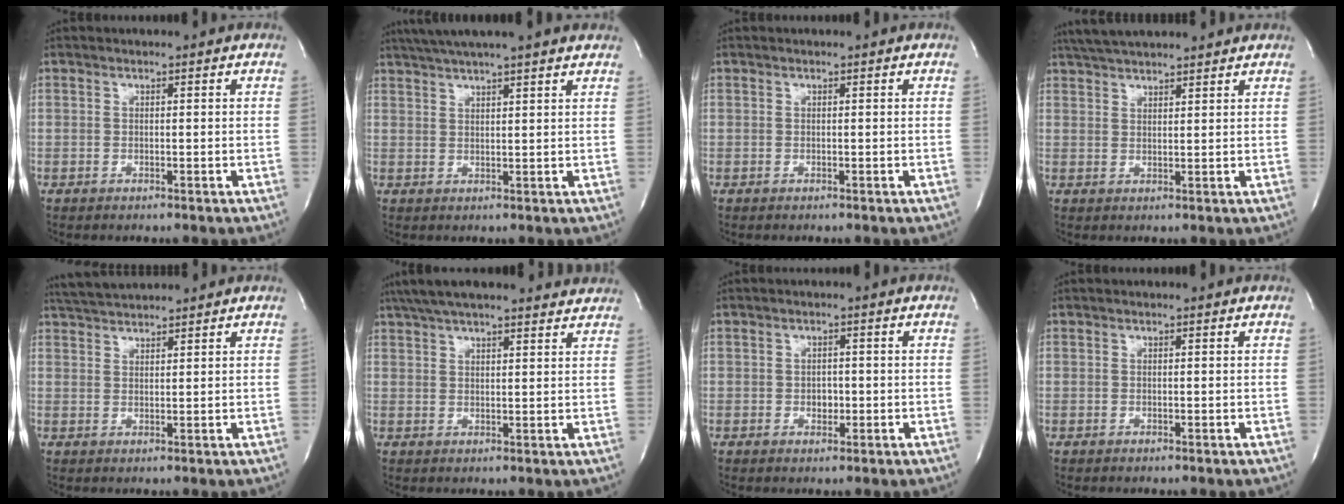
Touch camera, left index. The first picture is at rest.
{"total": 12.4, "force": [10.6, 0.2, 6.5], "torque": [-0.116, 0.038, 0.143]}
{"total": 0.0}
{"total": 9.5, "force": [8.5, 1.1, 4.1], "torque": [-0.074, 0.036, 0.131]}
{"total": 4.9, "force": [4.8, -0.1, 1.3], "torque": [-0.031, 0.023, 0.091]}
{"total": 19.1, "force": [17.1, 2.6, 8.1], "torque": [-0.133, 0.043, 0.232]}
{"total": 1.7, "force": [-0.4, 1.3, 1.0], "torque": [-0.015, 0.001, -0.005]}
{"total": 0.0}